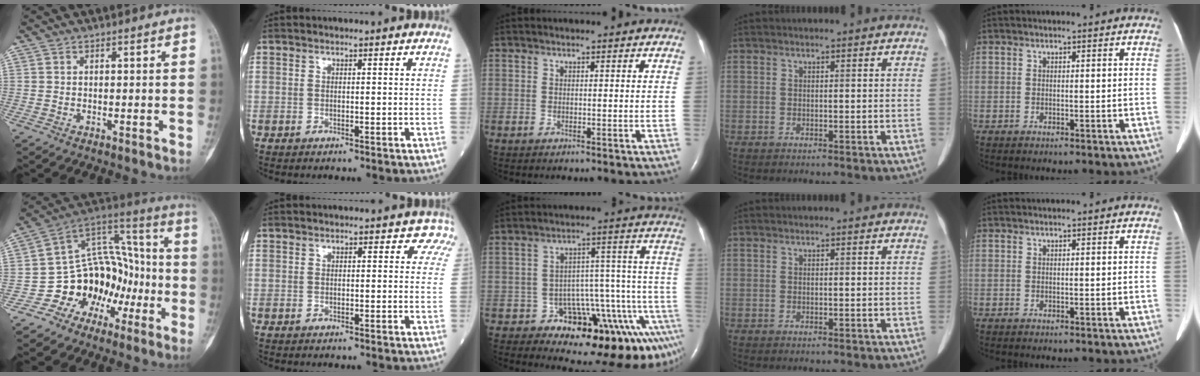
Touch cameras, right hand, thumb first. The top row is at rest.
{"thumb": {"total": 16.7, "force": [-6.6, 13.1, 7.8], "torque": [-0.058, 0.111, -0.110]}, "index": {"total": 2.4, "force": [1.4, 1.8, 0.8], "torque": [0.018, -0.002, -0.001]}, "middle": {"total": 15.7, "force": [-9.7, 6.0, 10.7], "torque": [-0.060, 0.082, -0.125]}}